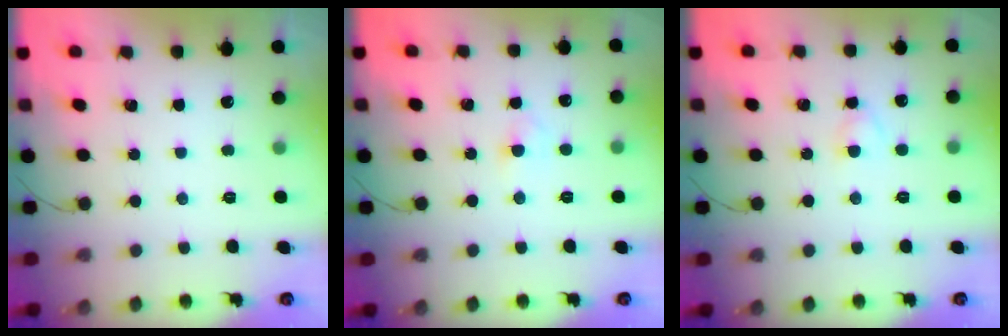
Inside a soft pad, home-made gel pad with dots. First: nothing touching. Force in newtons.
{"total": 2.5, "press": 2.3, "slide": 0.9}
{"total": 2.4, "press": 2.2, "slide": 1.0}